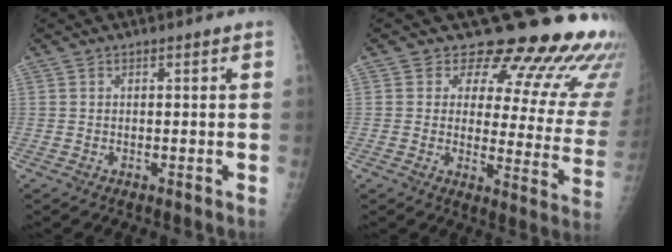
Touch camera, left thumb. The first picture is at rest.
{"total": 20.4, "force": [16.1, 8.1, 9.6], "torque": [-0.072, -0.114, 0.177]}